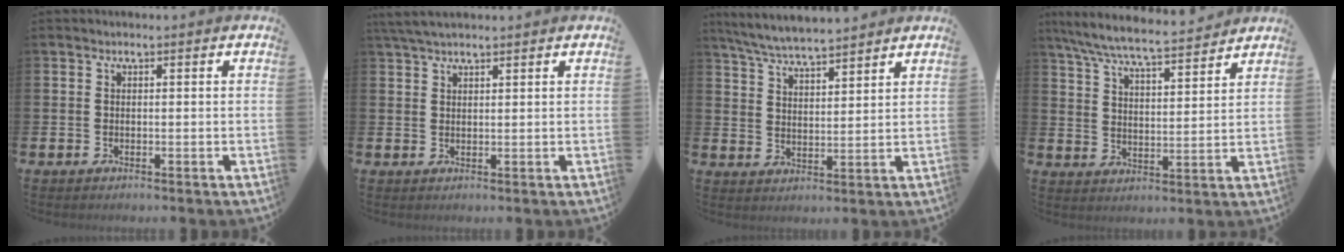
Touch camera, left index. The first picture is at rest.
{"total": 3.2, "force": [2.8, 0.9, 1.5], "torque": [-0.030, -0.003, 0.051]}
{"total": 6.2, "force": [6.0, 0.5, 1.4], "torque": [-0.052, -0.029, 0.109]}
{"total": 7.6, "force": [7.2, 0.5, 2.5], "torque": [-0.076, -0.045, 0.126]}